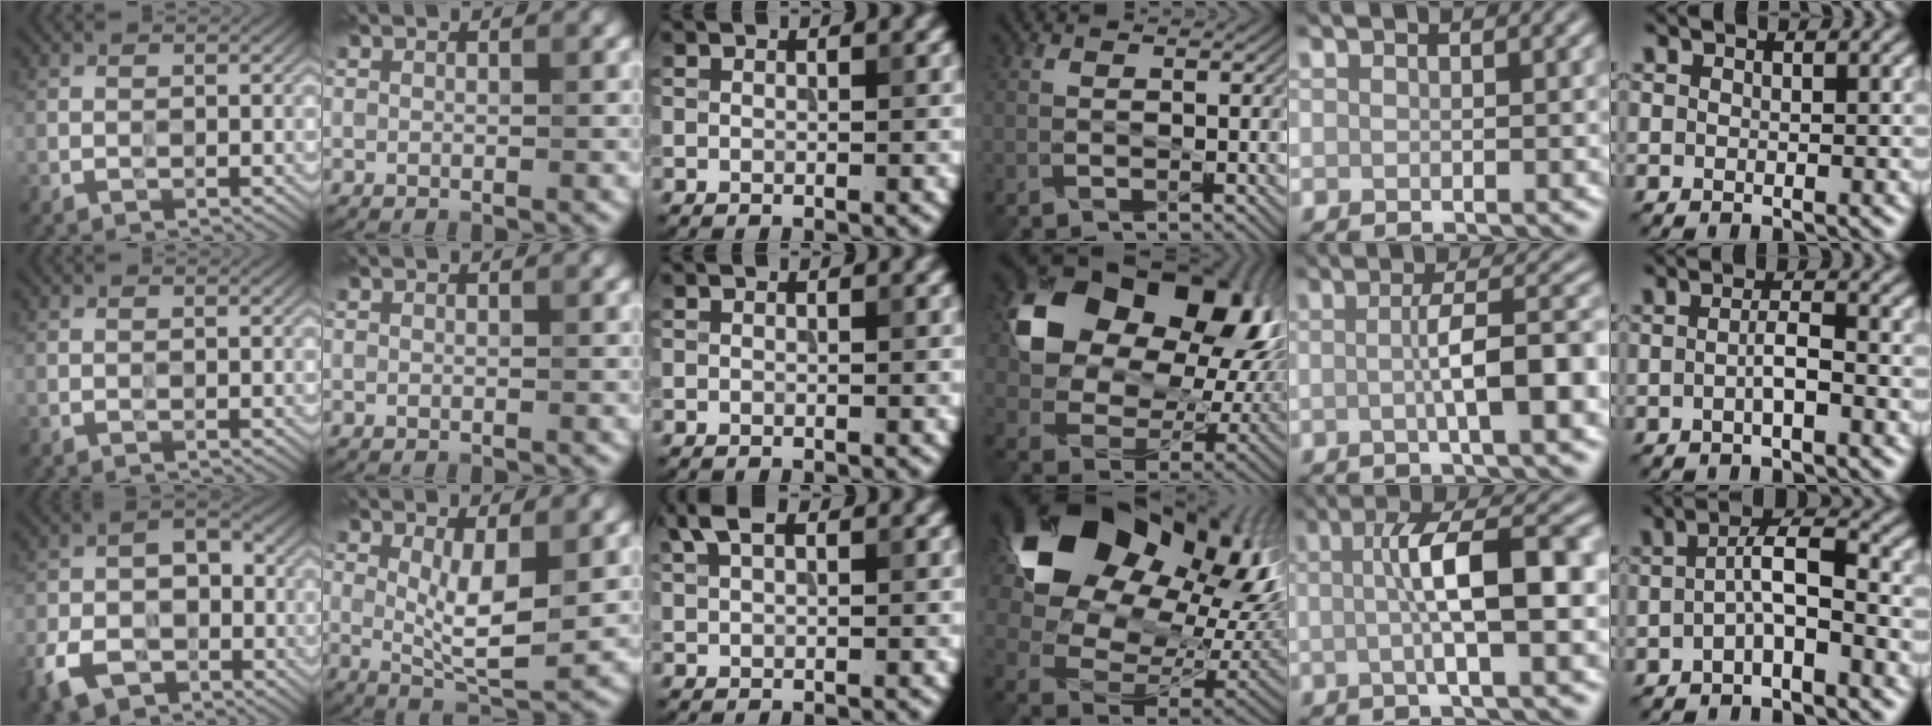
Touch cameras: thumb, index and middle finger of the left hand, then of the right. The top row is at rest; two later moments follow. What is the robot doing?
{"motion": "wipe", "object": "glasses"}